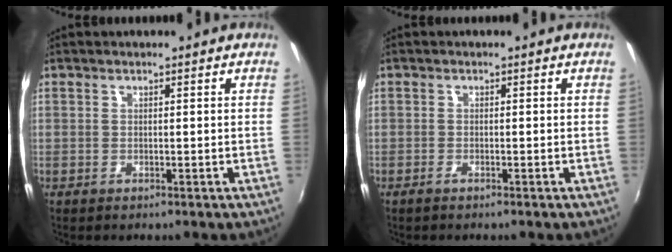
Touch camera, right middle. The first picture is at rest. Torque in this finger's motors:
{"motor_torque": [-0.24, -0.06, -0.01, -0.01]}